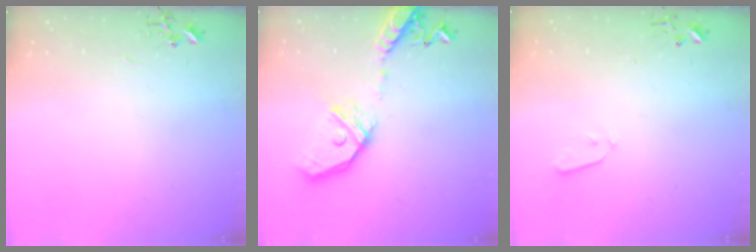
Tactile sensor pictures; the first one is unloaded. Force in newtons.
{"total": 18.2, "press": 17.9, "slide": 3.1}
{"total": 2.9, "press": 2.8, "slide": 0.8}